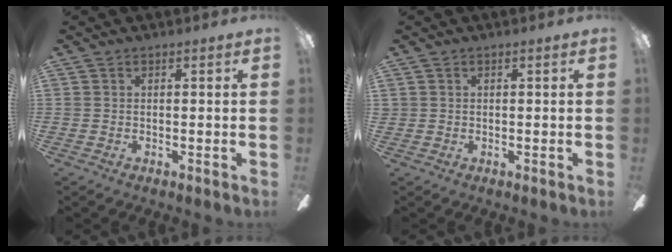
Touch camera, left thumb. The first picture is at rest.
{"total": 0.5, "force": [0.1, 0.5, 0.0], "torque": [0.001, 0.003, 0.002]}